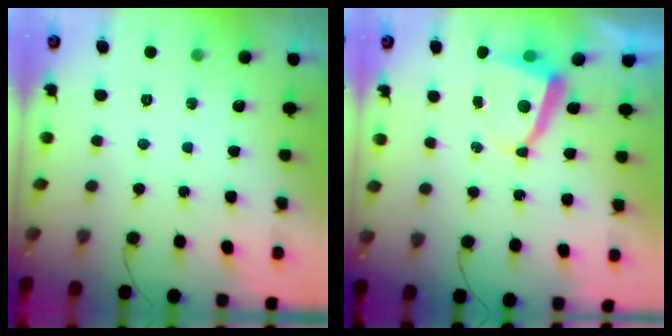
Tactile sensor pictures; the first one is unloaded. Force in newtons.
{"total": 6.2, "press": 6.1, "slide": 0.7}